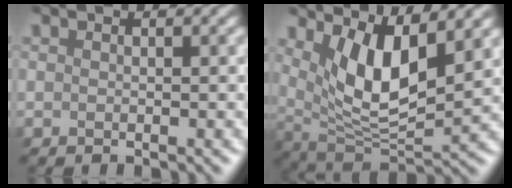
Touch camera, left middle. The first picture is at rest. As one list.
[{"total": 6.7, "force": [2.7, 2.4, 5.7], "torque": [-0.113, -0.021, 0.052]}]